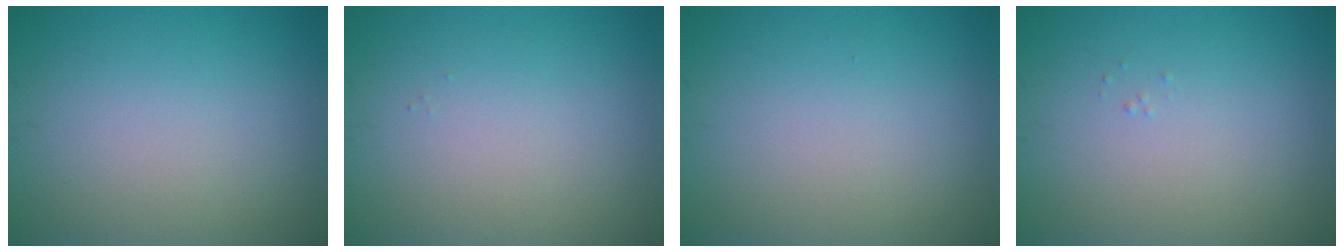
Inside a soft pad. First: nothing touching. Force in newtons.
{"total": 0.0}
{"total": 0.0}
{"total": 0.0}